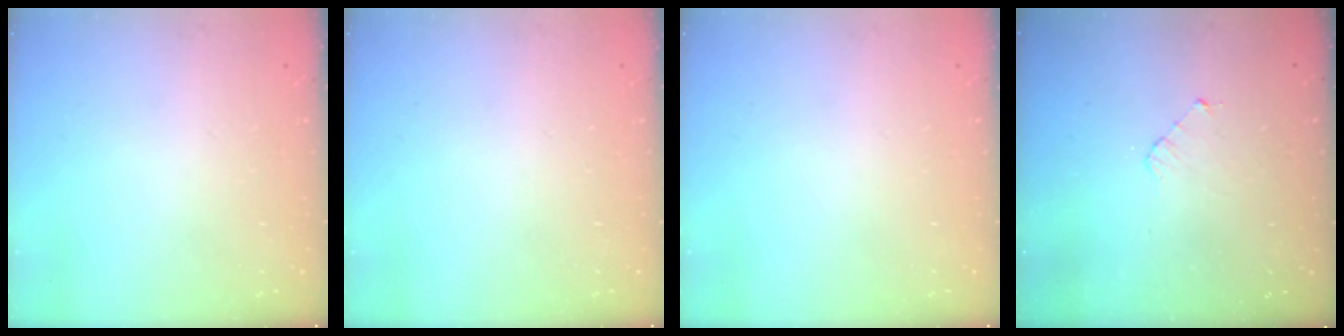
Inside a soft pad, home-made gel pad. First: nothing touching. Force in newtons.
{"total": 0.0}
{"total": 0.0}
{"total": 3.2, "press": 3.2, "slide": 0.3}